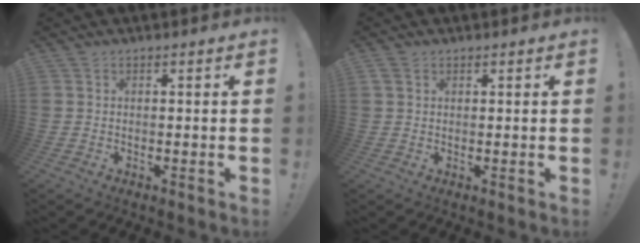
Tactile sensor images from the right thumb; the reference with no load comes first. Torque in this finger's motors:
{"motor_torque": [-0.19, -0.32, -0.13, 0.26, -0.01]}